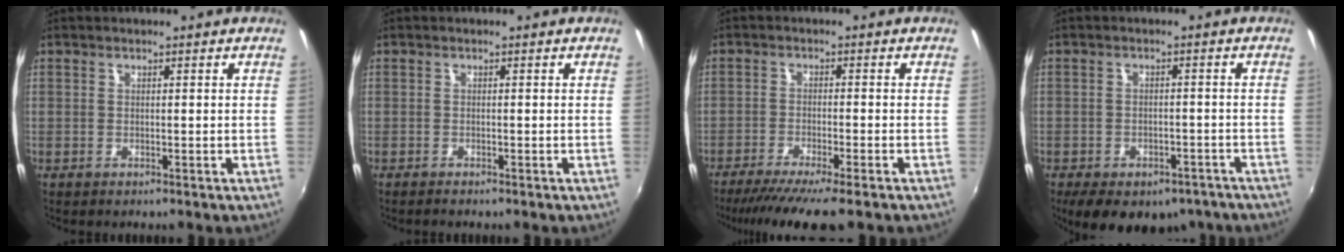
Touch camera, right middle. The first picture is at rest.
{"total": 1.1, "force": [-1.0, 0.1, 0.4], "torque": [-0.011, -0.007, -0.019]}
{"total": 9.7, "force": [-7.9, 0.2, 5.7], "torque": [-0.119, -0.032, -0.129]}
{"total": 14.9, "force": [-10.5, 7.7, 7.3], "torque": [-0.148, -0.016, -0.130]}